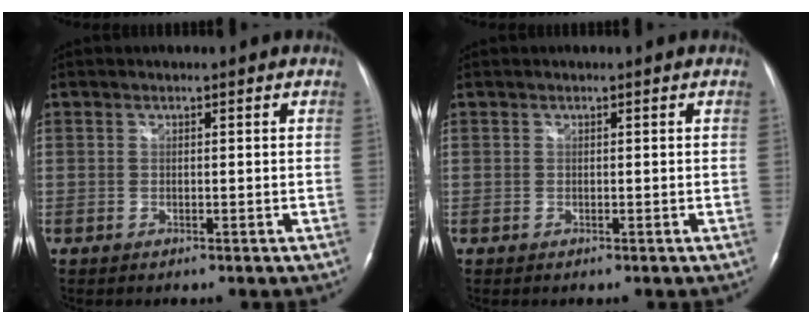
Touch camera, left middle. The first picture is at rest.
{"total": 0.0}